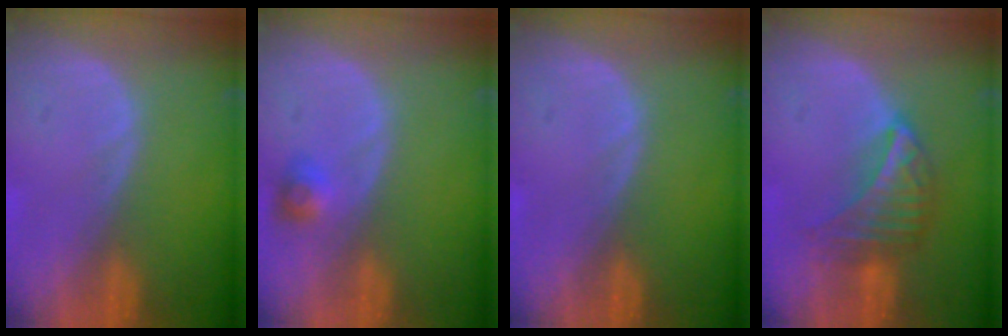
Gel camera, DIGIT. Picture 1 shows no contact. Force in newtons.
{"total": 2.6, "press": 2.4, "slide": 1.0}
{"total": 0.0}
{"total": 6.3, "press": 6.0, "slide": 2.1}